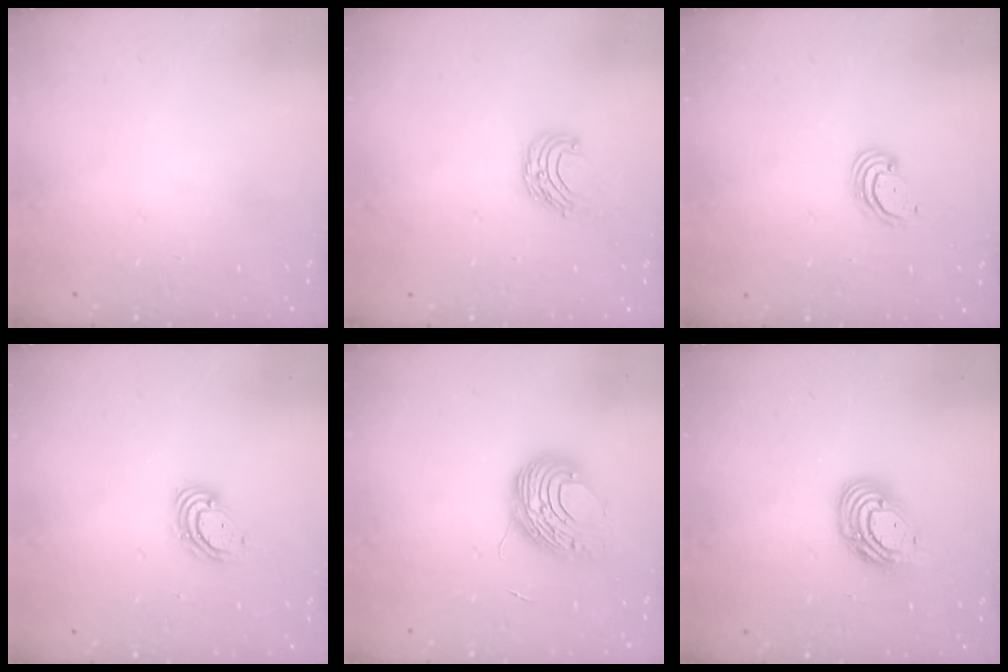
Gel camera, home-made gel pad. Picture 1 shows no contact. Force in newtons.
{"total": 6.5, "press": 6.5, "slide": 0.6}
{"total": 2.7, "press": 2.7, "slide": 0.7}
{"total": 5.4, "press": 5.4, "slide": 0.7}
{"total": 9.0, "press": 9.0, "slide": 0.9}
{"total": 10.7, "press": 10.7, "slide": 0.8}